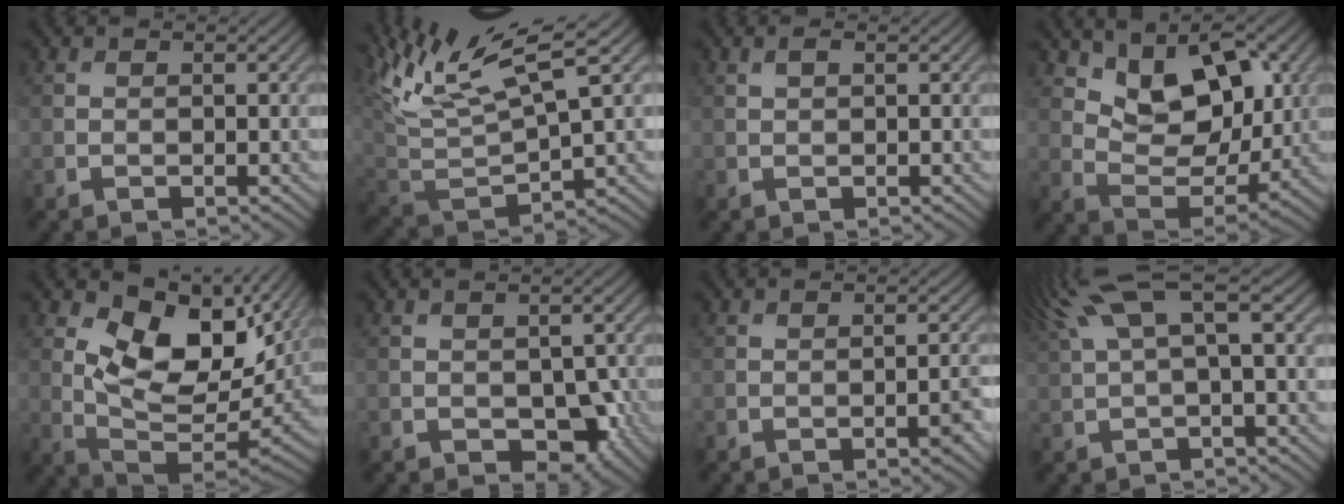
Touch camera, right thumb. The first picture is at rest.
{"total": 12.2, "force": [7.6, 3.2, 9.0], "torque": [-0.206, 0.016, 0.147]}
{"total": 1.0, "force": [0.5, 0.4, 0.8], "torque": [-0.021, 0.002, 0.010]}
{"total": 10.7, "force": [5.0, 6.0, 7.2], "torque": [-0.142, -0.013, 0.086]}
{"total": 14.2, "force": [4.8, 7.4, 11.1], "torque": [-0.194, -0.017, 0.093]}
{"total": 5.3, "force": [-1.8, 3.3, 3.8], "torque": [-0.052, -0.017, -0.019]}
{"total": 2.2, "force": [-0.8, 0.4, 2.0], "torque": [-0.027, 0.005, -0.013]}
{"total": 8.0, "force": [3.1, 2.1, 7.1], "torque": [-0.145, 0.032, 0.061]}